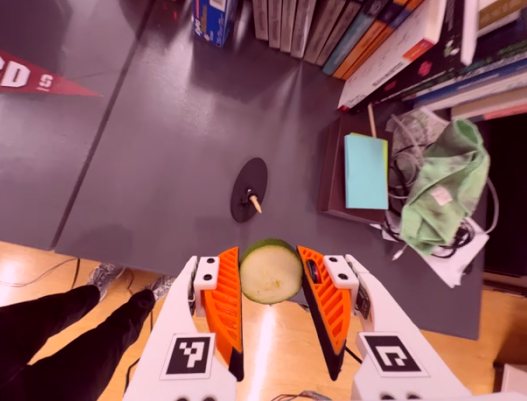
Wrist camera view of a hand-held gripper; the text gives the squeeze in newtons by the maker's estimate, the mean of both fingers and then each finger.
{"total": 9.3, "left": 9.7, "right": 8.9}